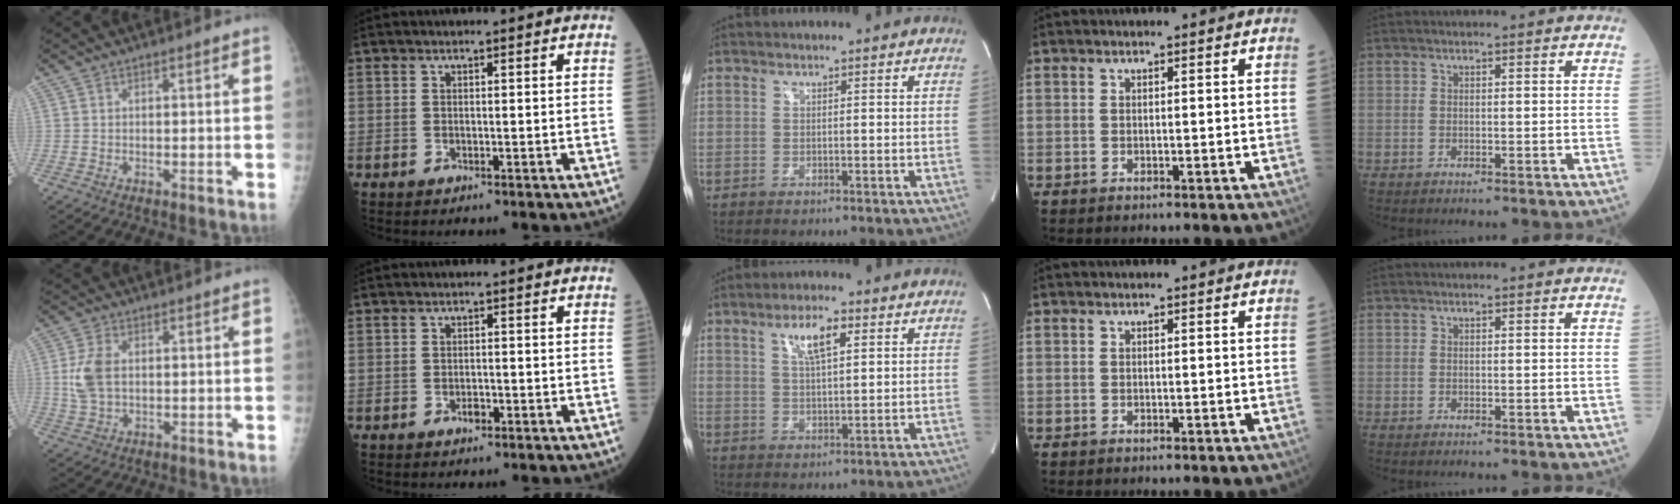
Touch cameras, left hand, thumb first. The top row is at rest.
{"thumb": {"total": 6.1, "force": [0.5, 3.9, 4.7], "torque": [-0.105, 0.002, 0.010]}, "index": {"total": 1.3, "force": [-0.9, 0.6, 0.8], "torque": [-0.011, 0.002, -0.011]}, "middle": {"total": 5.8, "force": [2.8, 1.3, 4.9], "torque": [-0.091, 0.005, 0.051]}}